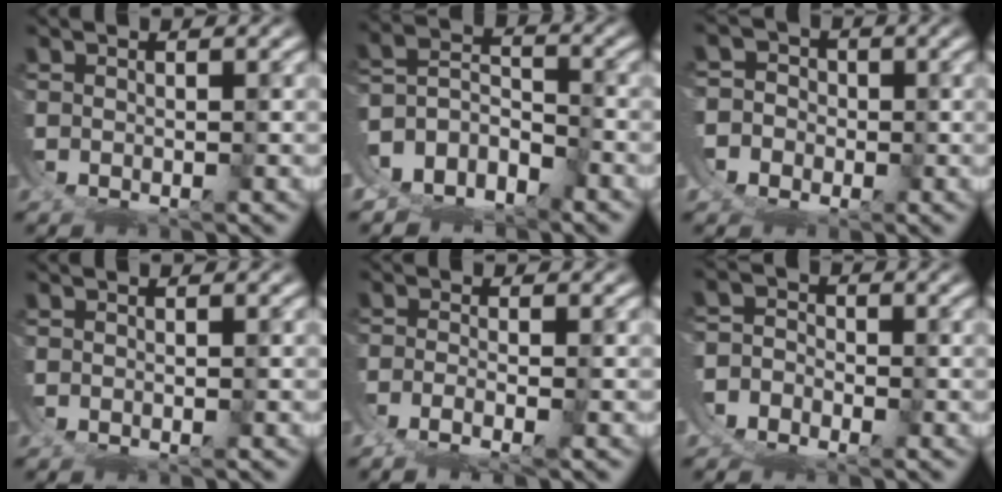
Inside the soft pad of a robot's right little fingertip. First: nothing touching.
{"total": 10.6, "force": [-4.5, 9.4, 1.8], "torque": [-0.086, -0.049, -0.083]}
{"total": 4.1, "force": [-0.3, 4.1, -0.1], "torque": [-0.012, -0.016, -0.011]}
{"total": 0.0}
{"total": 2.0, "force": [-1.1, -1.0, 1.4], "torque": [-0.023, -0.008, -0.012]}
{"total": 5.7, "force": [-2.8, 5.0, 0.1], "torque": [-0.029, -0.024, -0.052]}